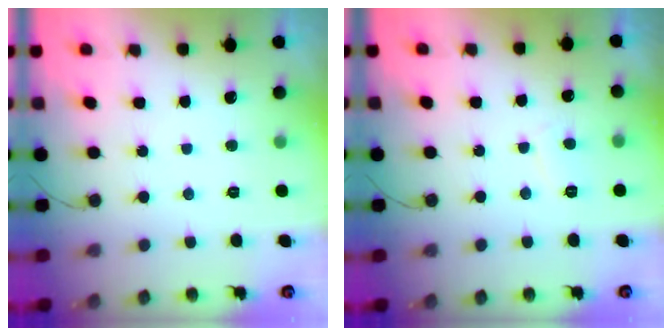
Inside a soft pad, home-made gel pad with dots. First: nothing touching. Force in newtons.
{"total": 2.6, "press": 2.5, "slide": 0.7}